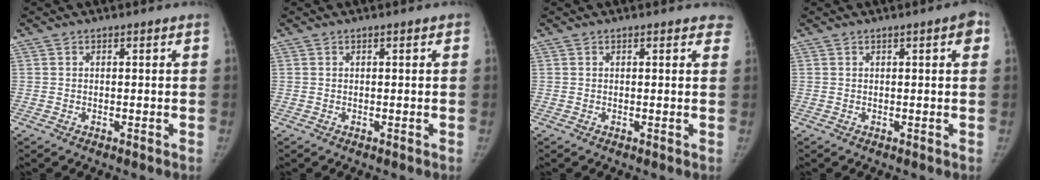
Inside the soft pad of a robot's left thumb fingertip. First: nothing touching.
{"total": 0.0}
{"total": 2.4, "force": [1.9, 1.2, 0.6], "torque": [0.026, -0.004, 0.005]}
{"total": 2.6, "force": [0.9, 0.7, 2.3], "torque": [-0.022, 0.003, 0.007]}